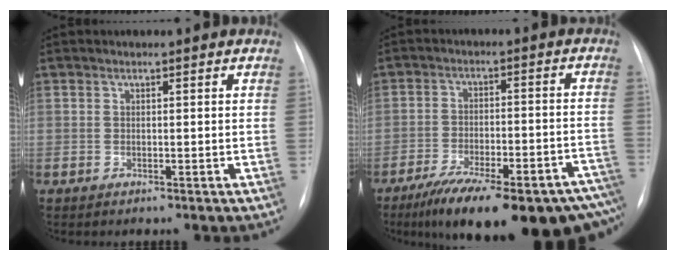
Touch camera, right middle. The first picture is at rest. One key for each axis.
{"total": 23.7, "fx": -17.7, "fy": 5.7, "fz": 14.8, "tx": -0.165, "ty": 0.005, "tz": -0.243}